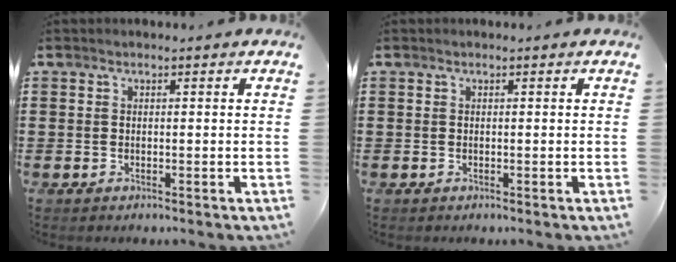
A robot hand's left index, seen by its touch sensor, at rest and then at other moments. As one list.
[{"total": 0.0}]